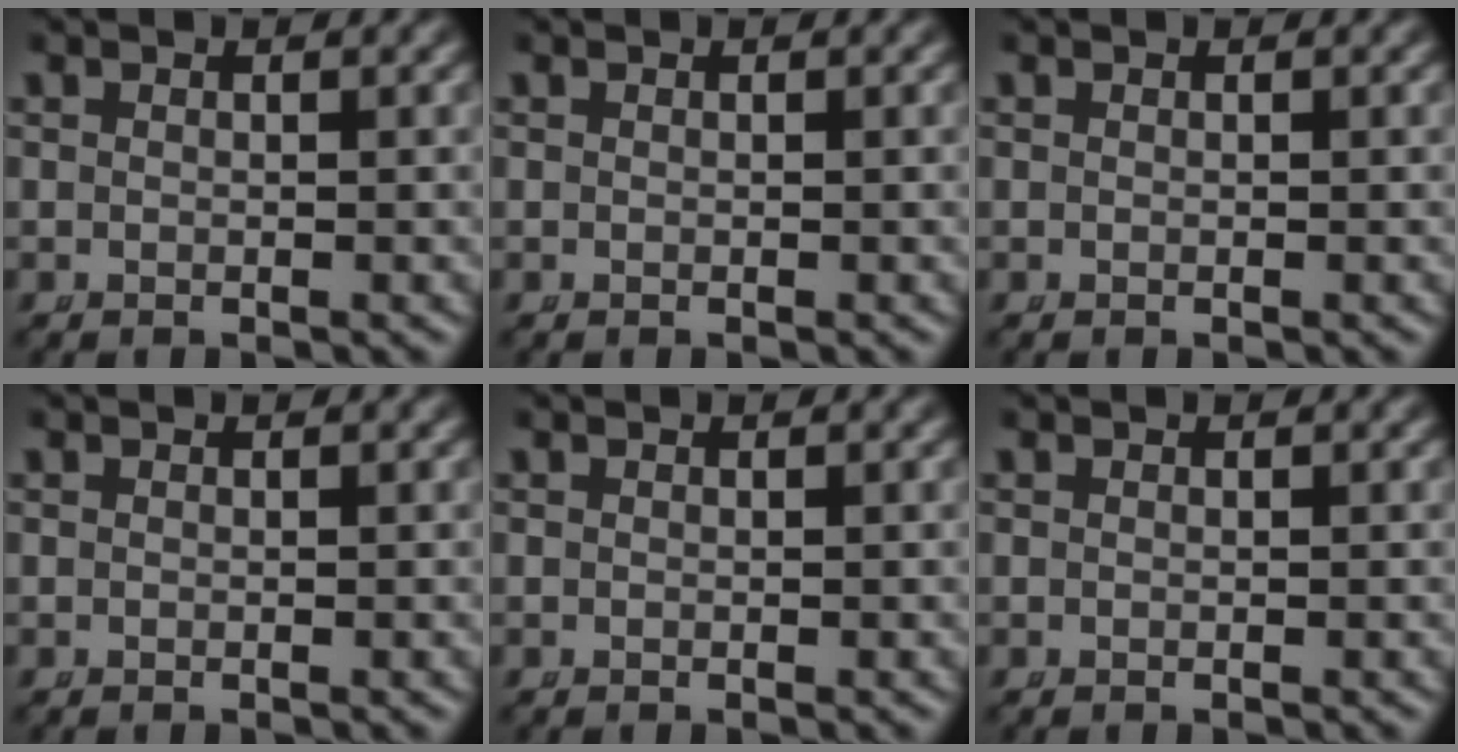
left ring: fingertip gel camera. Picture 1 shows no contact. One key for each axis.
{"total": 0.0}
{"total": 0.0}
{"total": 0.0}
{"total": 0.0}
{"total": 0.0}